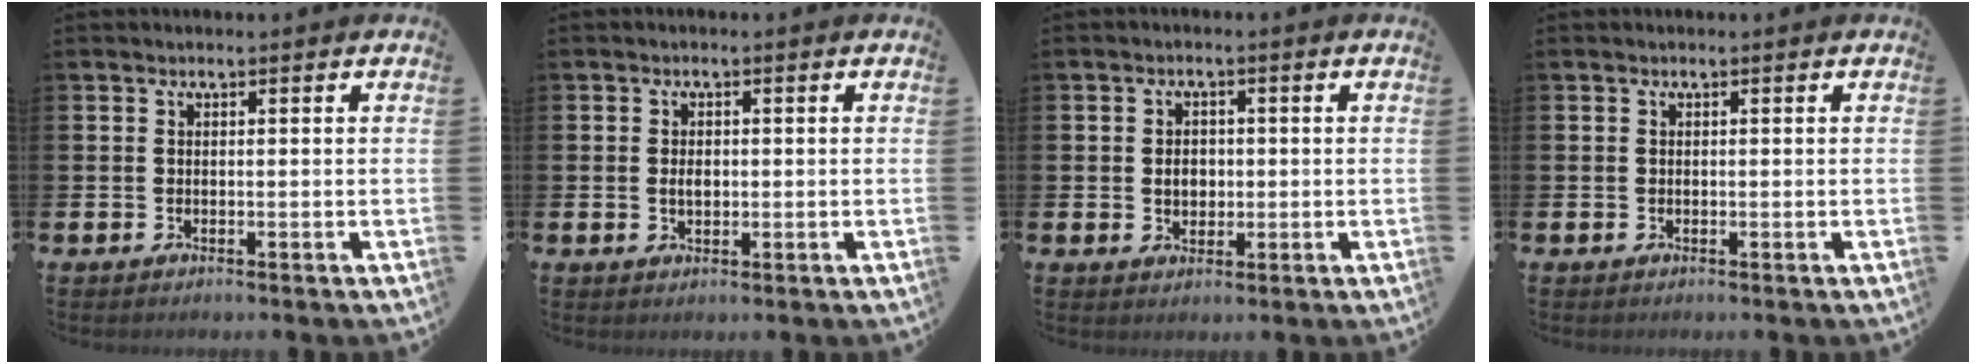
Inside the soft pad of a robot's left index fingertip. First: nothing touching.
{"total": 2.0, "force": [0.0, 1.2, 1.5], "torque": [-0.015, 0.000, -0.005]}
{"total": 2.8, "force": [0.0, 2.2, 1.6], "torque": [-0.020, 0.003, -0.007]}
{"total": 0.0}